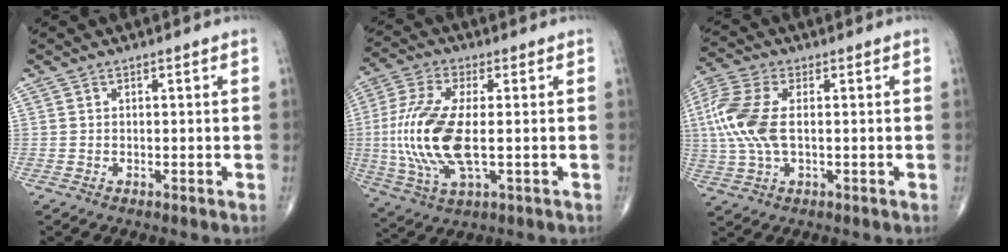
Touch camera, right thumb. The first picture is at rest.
{"total": 15.9, "force": [-0.9, 6.4, 14.5], "torque": [-0.333, -0.007, -0.014]}
{"total": 11.6, "force": [0.8, 6.0, 9.9], "torque": [-0.251, 0.011, 0.015]}